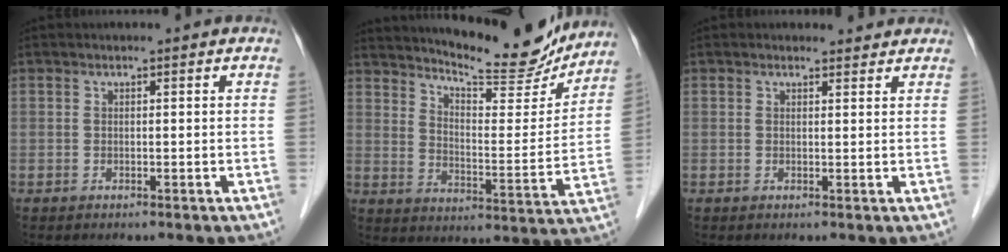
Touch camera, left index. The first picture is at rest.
{"total": 18.2, "force": [16.6, 2.4, 7.1], "torque": [-0.112, -0.035, 0.227]}
{"total": 1.6, "force": [1.5, 0.6, 0.0], "torque": [-0.005, -0.002, 0.012]}